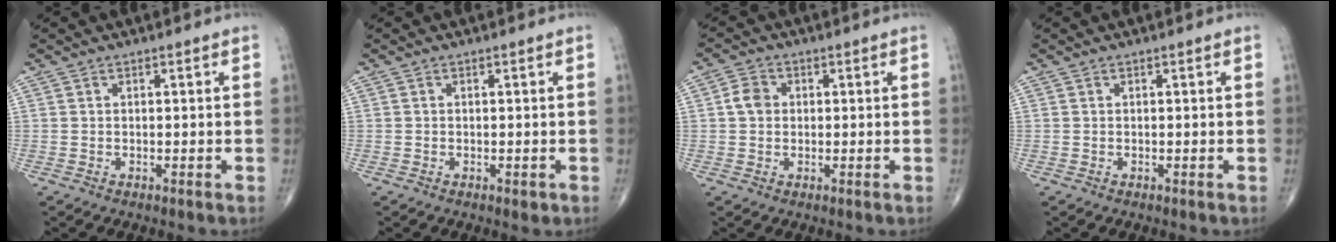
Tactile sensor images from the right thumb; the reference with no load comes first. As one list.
[{"total": 1.0, "force": [-0.4, 0.5, 0.7], "torque": [-0.007, -0.002, -0.005]}, {"total": 3.7, "force": [0.4, 3.1, 2.0], "torque": [-0.028, 0.007, 0.001]}, {"total": 0.0}]